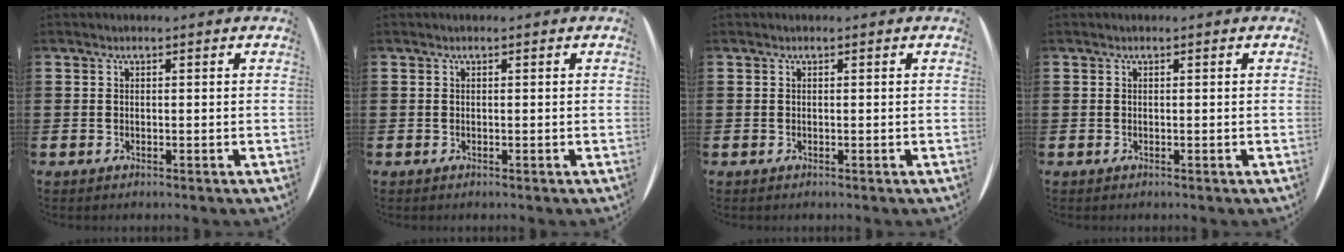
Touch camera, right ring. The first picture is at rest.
{"total": 0.0}
{"total": 0.0}
{"total": 0.0}